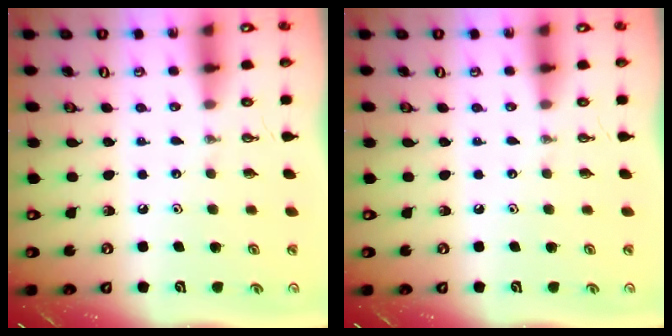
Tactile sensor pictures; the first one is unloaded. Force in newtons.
{"total": 0.0}